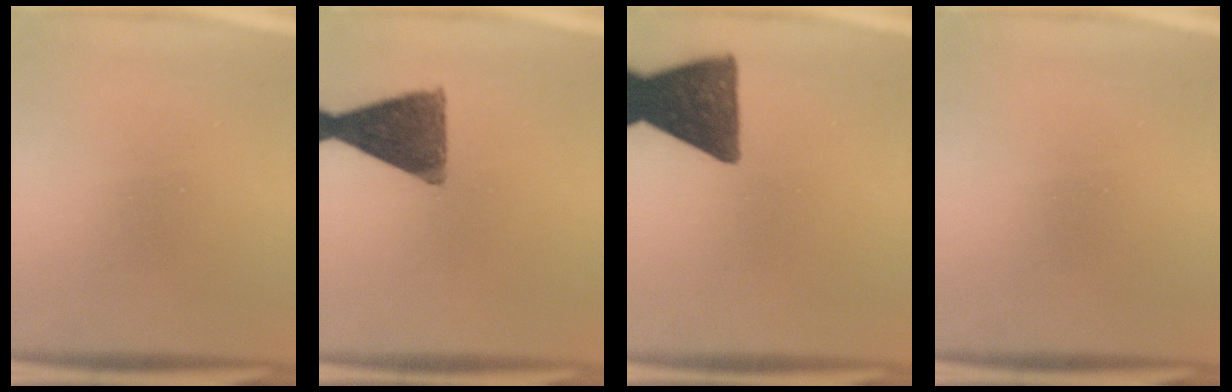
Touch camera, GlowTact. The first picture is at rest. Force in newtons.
{"total": 11.9}
{"total": 12.3}
{"total": 0.0}